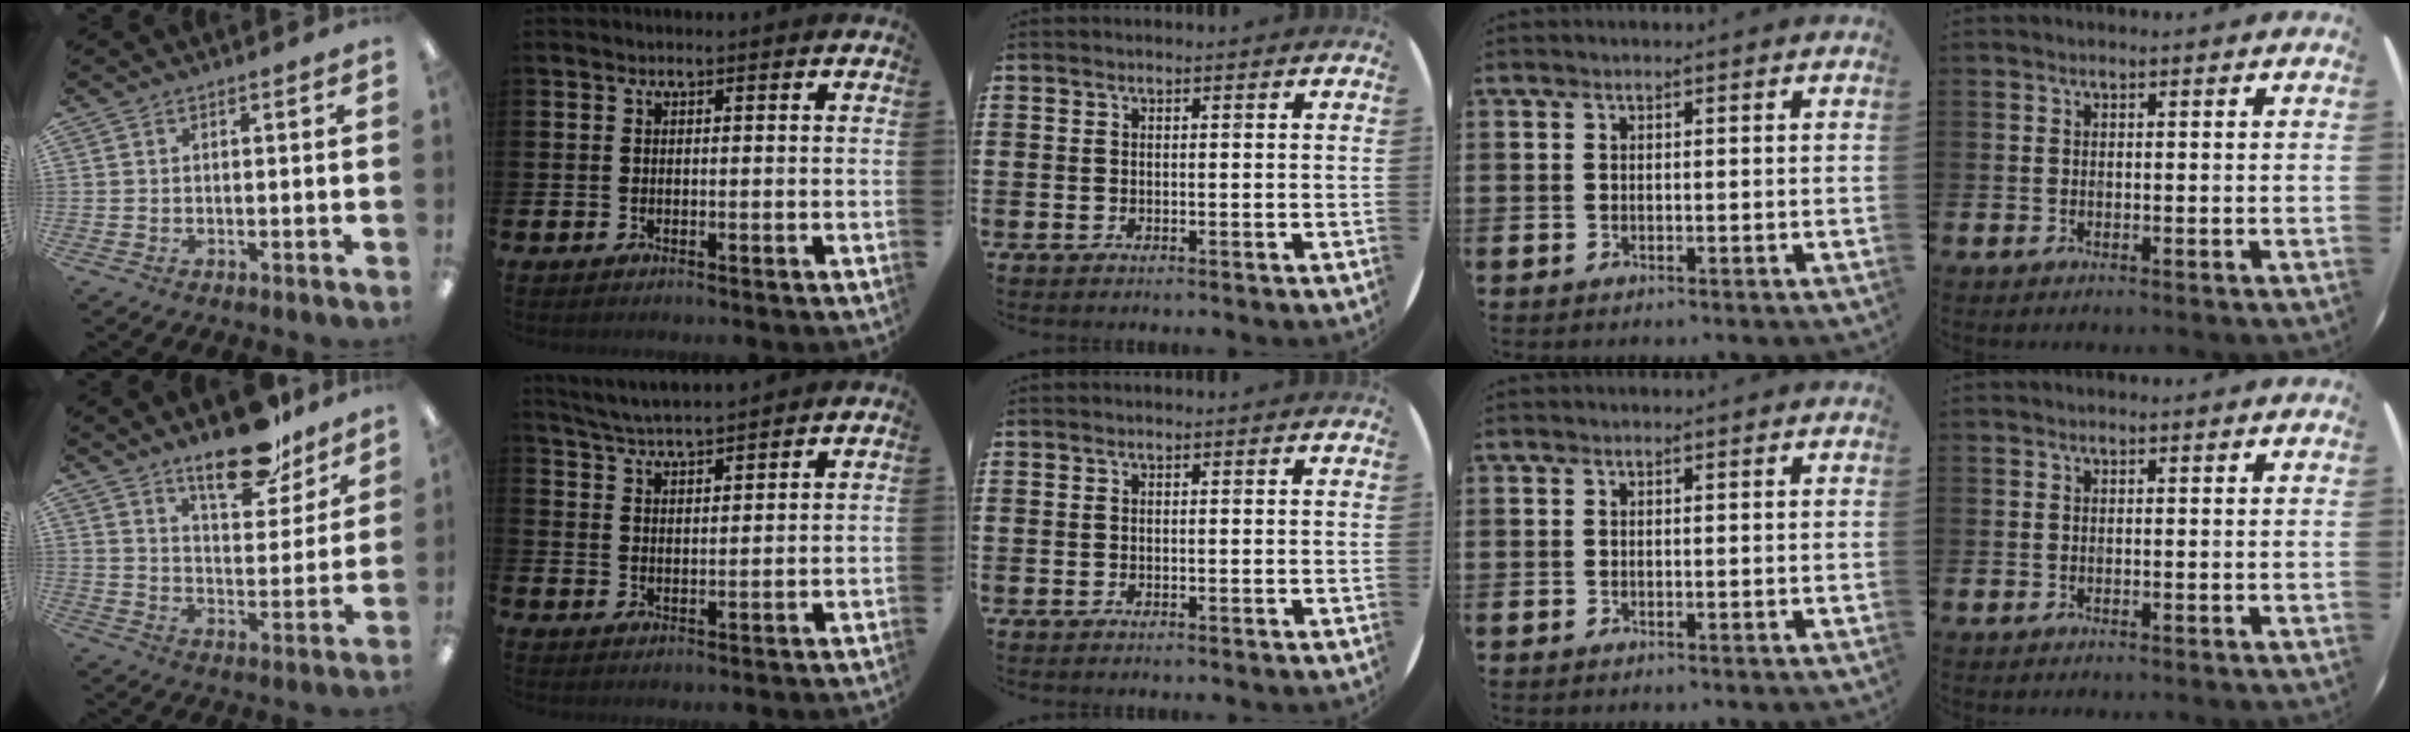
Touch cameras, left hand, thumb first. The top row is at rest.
{"thumb": {"total": 20.6, "force": [15.3, 7.6, 11.5], "torque": [-0.182, -0.092, 0.260]}, "index": {"total": 4.9, "force": [4.8, 0.1, 0.8], "torque": [-0.038, -0.022, 0.088]}}